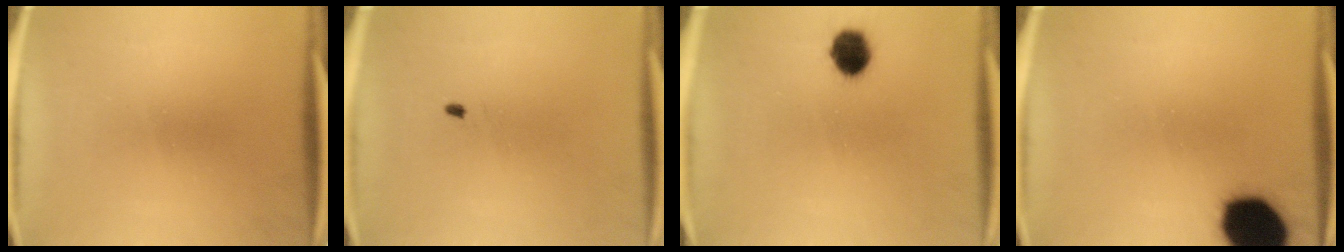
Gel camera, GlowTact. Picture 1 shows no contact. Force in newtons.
{"total": 0.5}
{"total": 6.5}
{"total": 17.4}